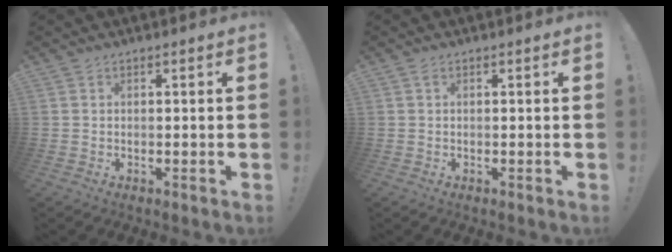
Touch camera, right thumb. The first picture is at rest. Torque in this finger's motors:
{"motor_torque": [-0.23, -0.08, -0.13, -0.09, -0.03]}